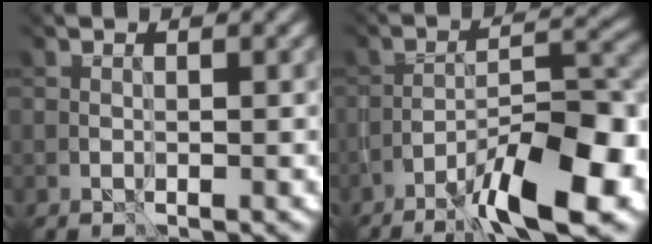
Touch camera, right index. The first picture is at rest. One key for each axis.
{"total": 8.9, "fx": -6.7, "fy": 0.7, "fz": 5.8, "tx": -0.101, "ty": 0.013, "tz": -0.096}